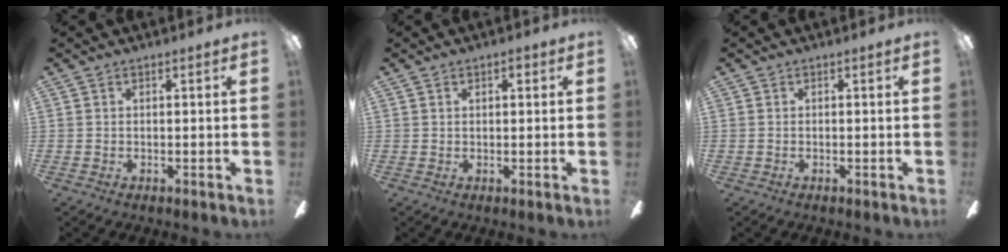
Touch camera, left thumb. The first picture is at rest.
{"total": 1.9, "force": [0.8, 0.8, 1.5], "torque": [-0.015, -0.003, 0.009]}
{"total": 0.0}